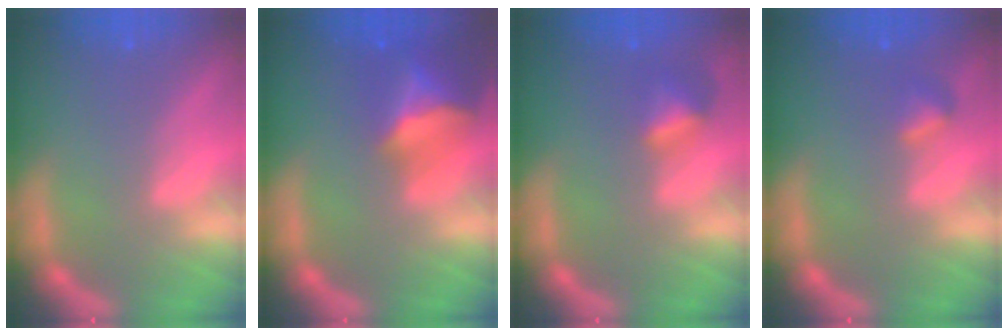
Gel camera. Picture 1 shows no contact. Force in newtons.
{"total": 7.0}
{"total": 2.4}
{"total": 1.4}